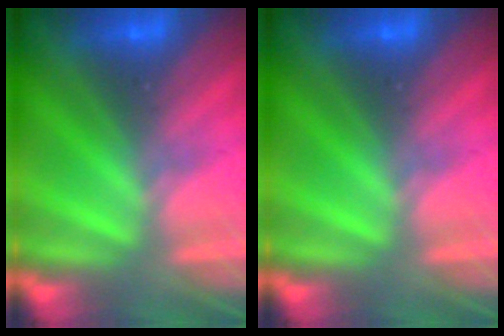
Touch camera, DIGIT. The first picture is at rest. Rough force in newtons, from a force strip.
{"total": 0.0}